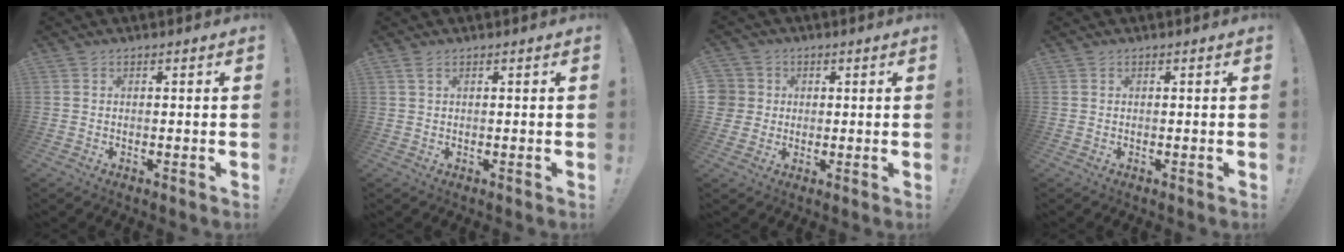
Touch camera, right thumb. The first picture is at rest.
{"total": 1.2, "force": [0.7, 0.2, 1.0], "torque": [-0.019, -0.001, 0.012]}
{"total": 5.6, "force": [0.8, 5.5, 0.9], "torque": [-0.014, -0.005, 0.016]}
{"total": 0.0}